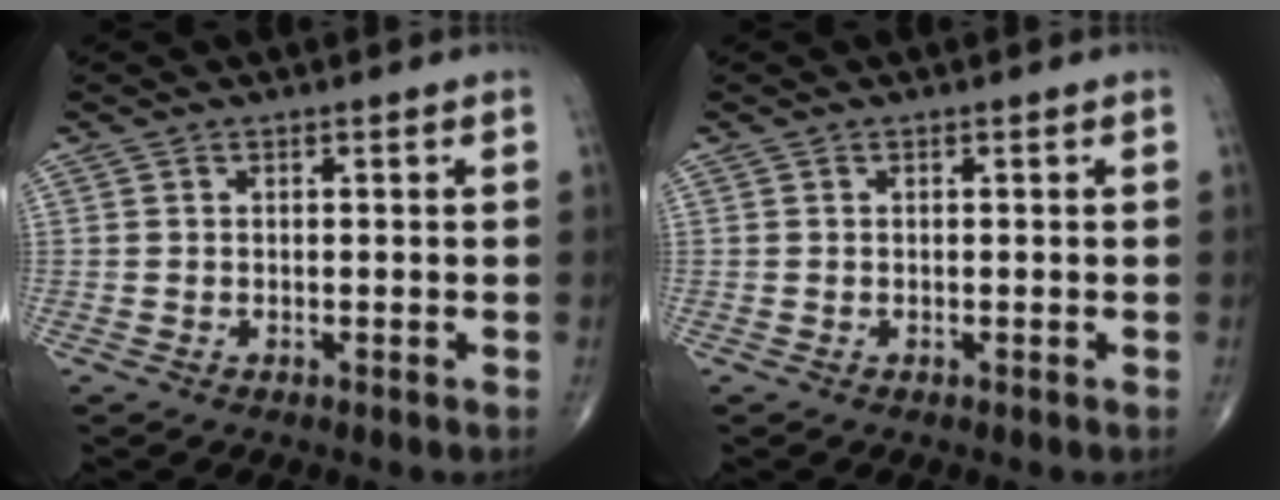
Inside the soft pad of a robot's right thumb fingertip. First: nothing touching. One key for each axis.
{"total": 0.0}